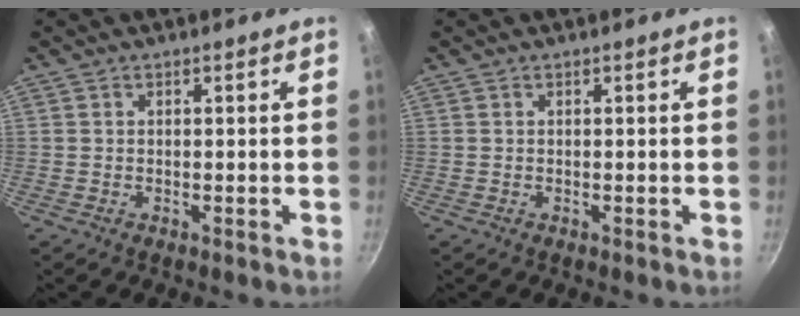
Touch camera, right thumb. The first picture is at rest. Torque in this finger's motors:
{"motor_torque": [0.00, 0.00, -0.04, 0.05, 0.00]}